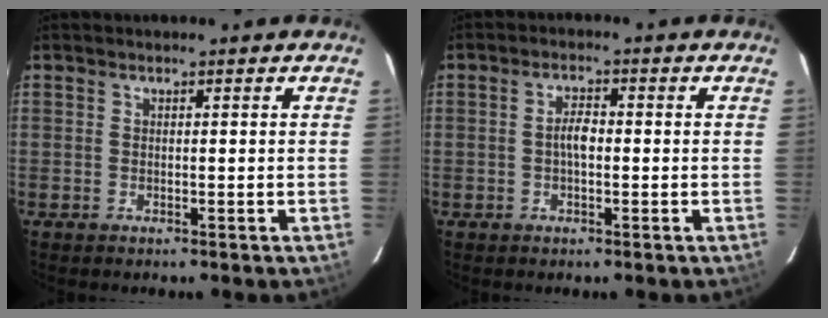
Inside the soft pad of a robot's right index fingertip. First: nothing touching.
{"total": 2.6, "force": [-0.3, 0.8, 2.4], "torque": [-0.048, 0.005, -0.005]}